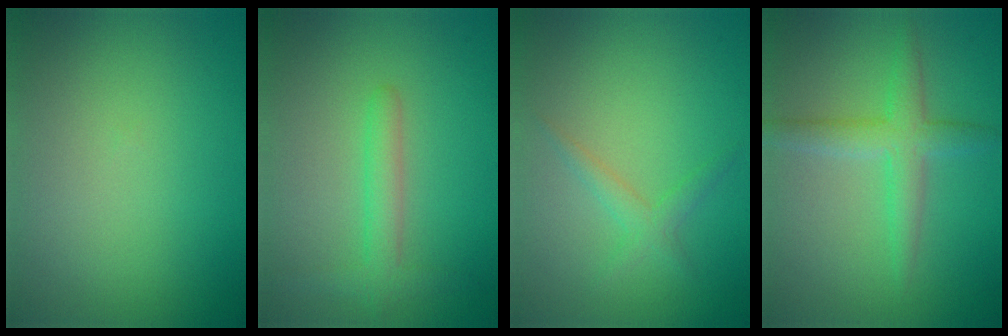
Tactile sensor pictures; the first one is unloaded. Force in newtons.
{"total": 2.6, "press": 2.6, "slide": 0.2}
{"total": 1.7, "press": 1.7, "slide": 0.1}
{"total": 3.3, "press": 3.3, "slide": 0.1}